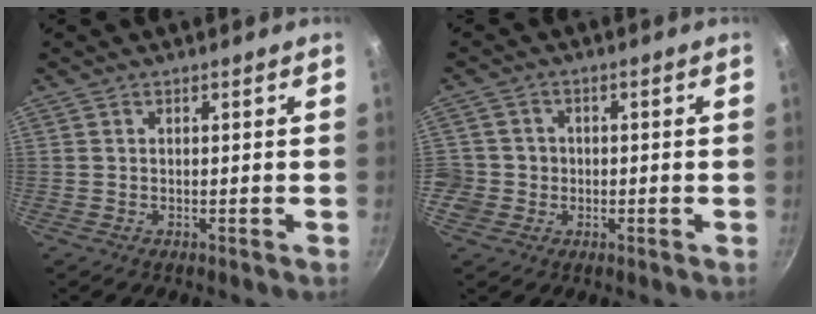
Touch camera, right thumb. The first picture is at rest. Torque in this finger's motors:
{"motor_torque": [0.43, 0.69, 0.35, -0.08, -0.01]}